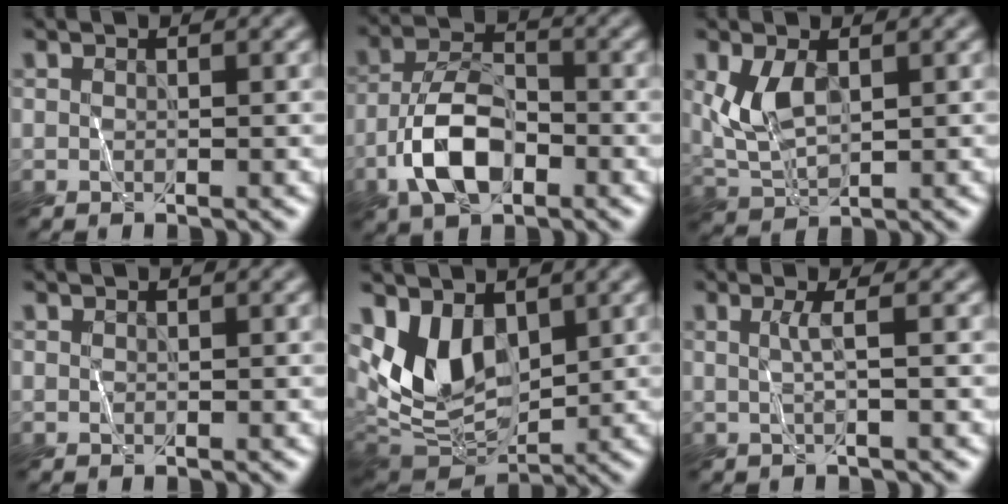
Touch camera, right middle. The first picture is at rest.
{"total": 6.3, "force": [-3.1, 3.2, 4.5], "torque": [-0.082, 0.009, -0.057]}
{"total": 3.5, "force": [0.6, 2.1, 2.8], "torque": [-0.066, 0.004, 0.025]}
{"total": 0.0}
{"total": 7.1, "force": [2.0, 4.6, 5.0], "torque": [-0.105, -0.015, 0.043]}
{"total": 1.3, "force": [-0.1, 0.3, 1.3], "torque": [-0.023, 0.003, 0.003]}